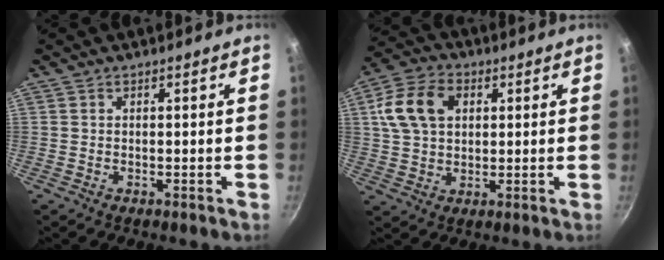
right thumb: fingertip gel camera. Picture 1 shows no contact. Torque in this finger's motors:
{"motor_torque": [-0.27, 0.38, 0.13, -0.09, 0.25]}